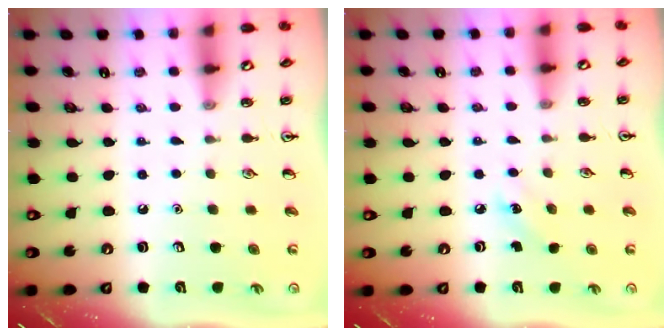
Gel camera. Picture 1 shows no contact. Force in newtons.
{"total": 3.9, "press": 3.7, "slide": 1.2}